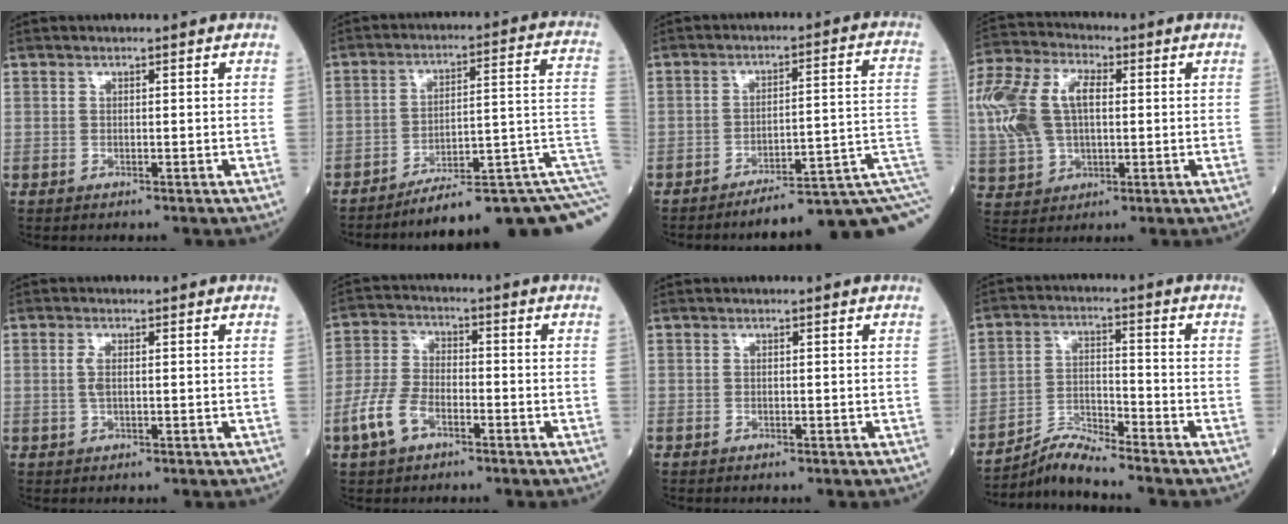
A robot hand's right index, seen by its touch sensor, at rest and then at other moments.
{"total": 17.6, "force": [-13.5, 0.6, 11.2], "torque": [-0.065, 0.055, -0.184]}
{"total": 14.0, "force": [-11.0, -0.7, 8.6], "torque": [-0.044, 0.043, -0.147]}
{"total": 15.5, "force": [2.0, 9.3, 12.2], "torque": [-0.296, 0.029, 0.043]}
{"total": 2.0, "force": [0.3, 0.8, 1.9], "torque": [-0.043, 0.000, 0.007]}
{"total": 7.1, "force": [-3.5, 3.8, 4.8], "torque": [-0.115, 0.007, -0.072]}
{"total": 0.0}
{"total": 5.8, "force": [-5.6, -1.2, 1.0], "torque": [-0.030, -0.013, -0.104]}